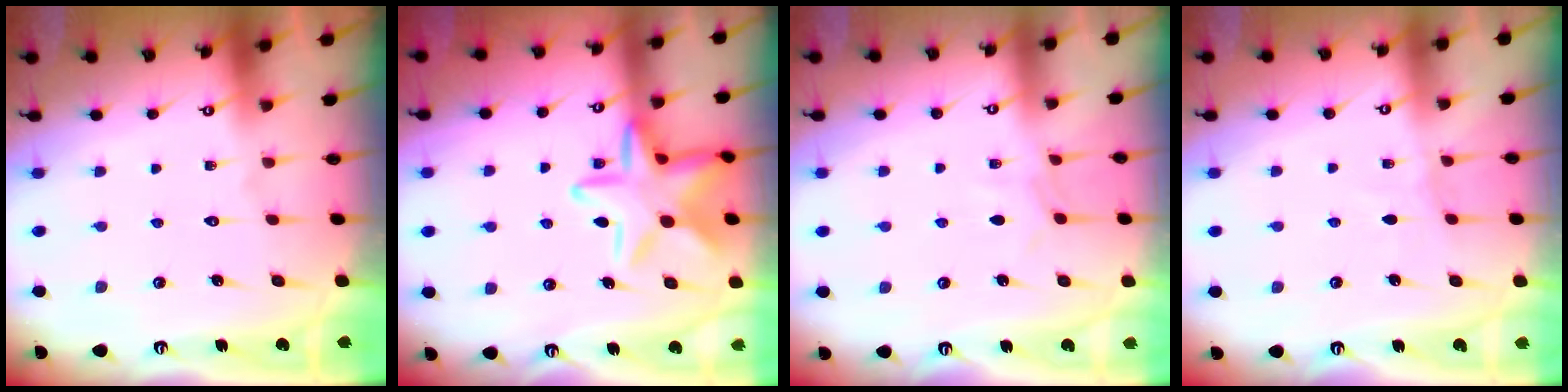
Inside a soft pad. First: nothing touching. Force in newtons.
{"total": 14.9, "press": 14.9, "slide": 0.6}
{"total": 4.6, "press": 4.6, "slide": 0.5}
{"total": 3.2, "press": 3.2, "slide": 0.4}